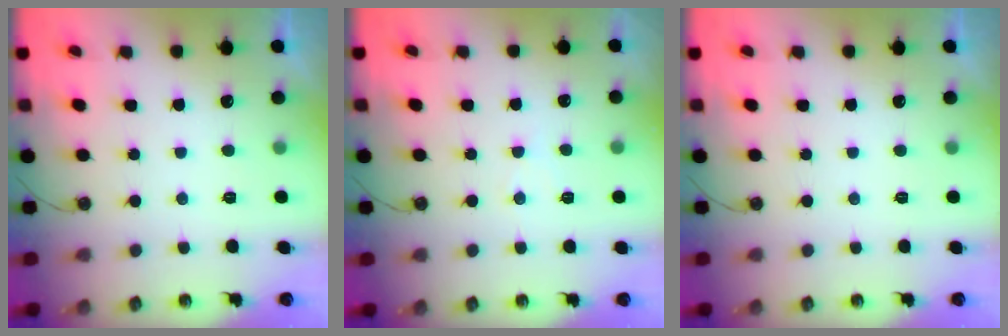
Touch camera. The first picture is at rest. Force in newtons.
{"total": 4.7, "press": 4.7, "slide": 0.7}
{"total": 0.0}